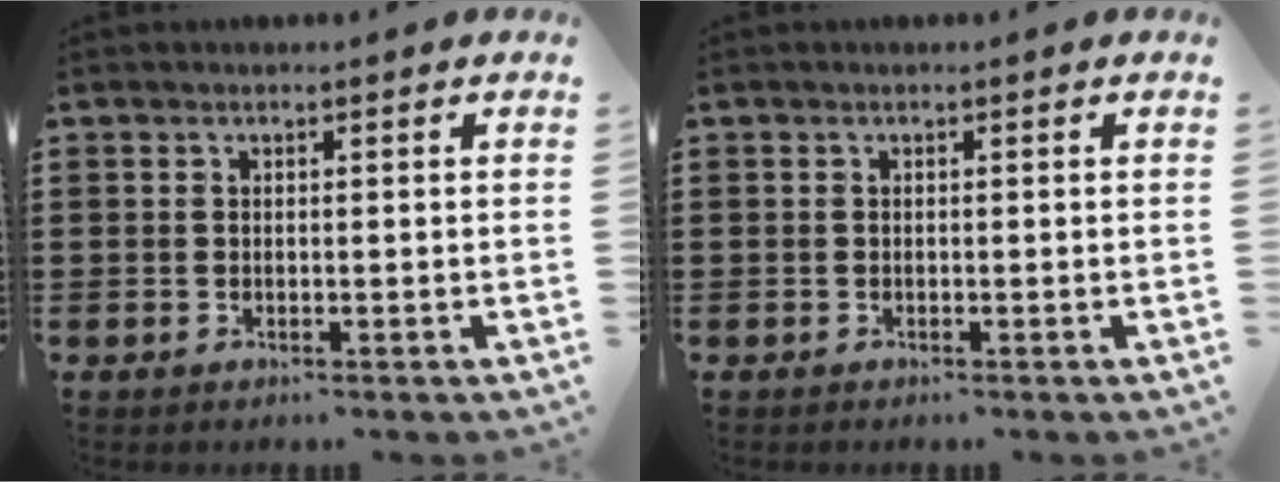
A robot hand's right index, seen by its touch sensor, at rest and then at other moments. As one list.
[{"total": 0.0}]